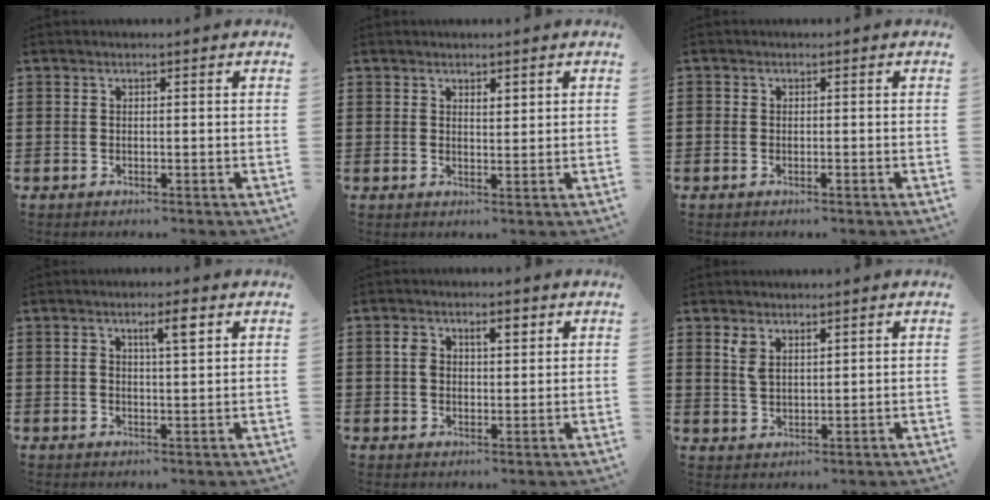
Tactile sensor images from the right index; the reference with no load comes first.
{"total": 1.4, "force": [1.2, 0.6, 0.4], "torque": [-0.009, 0.003, 0.022]}
{"total": 0.6, "force": [-0.4, 0.4, 0.3], "torque": [-0.006, 0.000, -0.007]}
{"total": 3.9, "force": [1.8, 0.8, 3.3], "torque": [-0.054, 0.001, 0.024]}
{"total": 3.9, "force": [1.2, 2.3, 2.9], "torque": [-0.056, 0.010, 0.016]}
{"total": 3.0, "force": [2.1, 1.4, 1.5], "torque": [-0.036, 0.003, 0.039]}